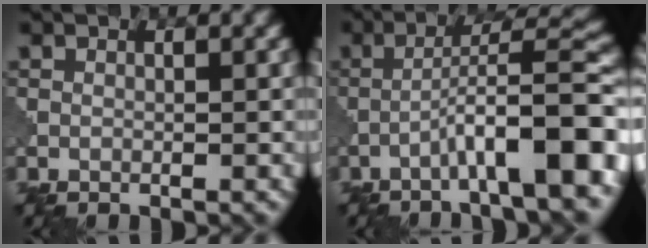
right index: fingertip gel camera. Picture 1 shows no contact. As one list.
[{"total": 9.0, "force": [-3.9, 1.5, 7.9], "torque": [-0.106, 0.029, -0.058]}]